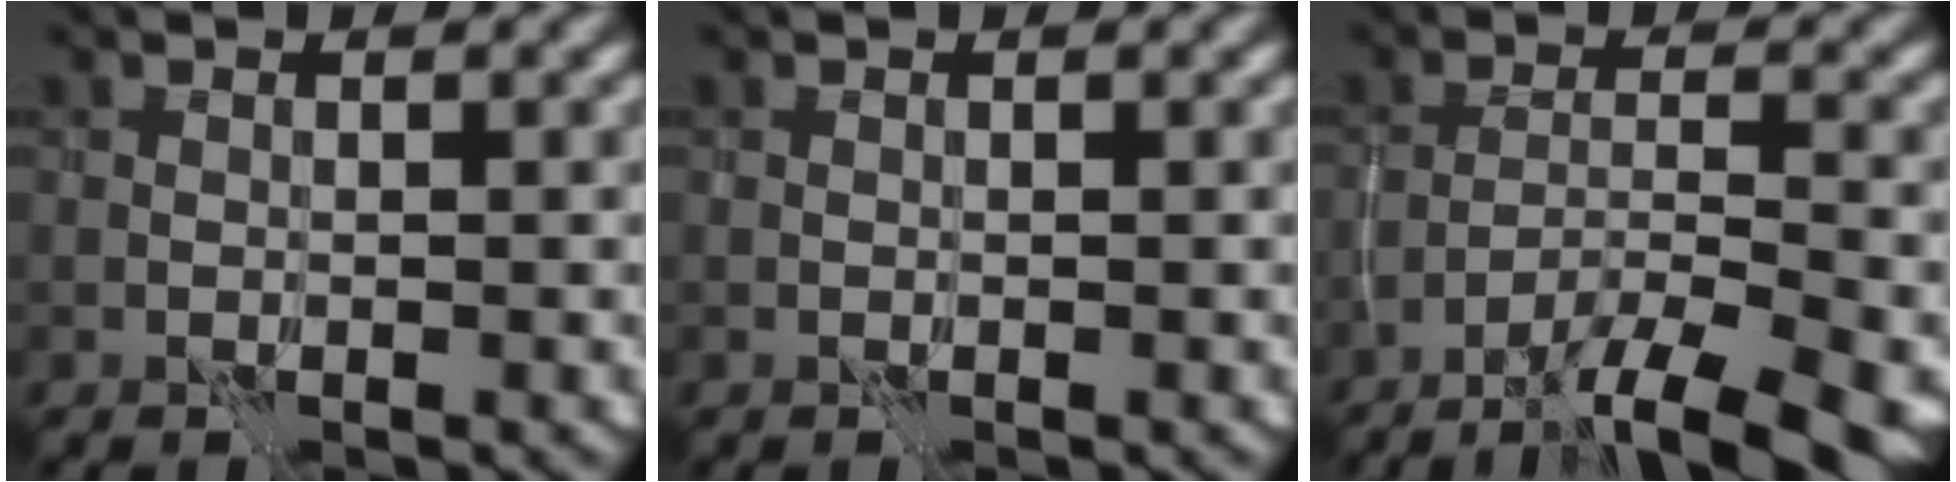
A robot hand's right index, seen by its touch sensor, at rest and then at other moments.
{"total": 0.0}
{"total": 8.1, "force": [-5.8, 1.5, 5.4], "torque": [-0.077, -0.008, -0.090]}